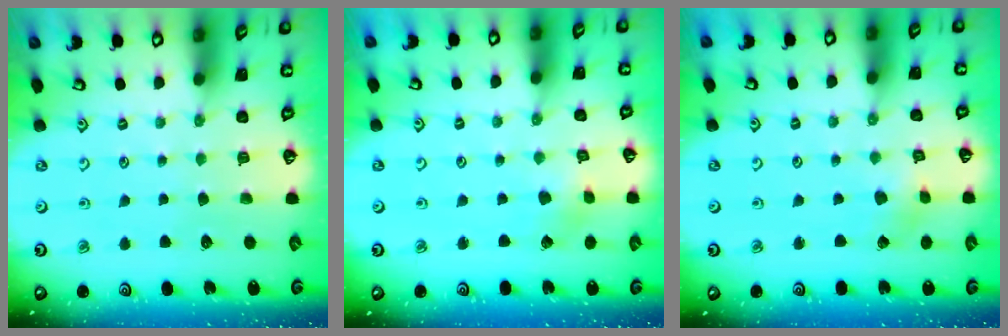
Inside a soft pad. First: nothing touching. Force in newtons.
{"total": 2.8, "press": 2.8, "slide": 0.3}
{"total": 2.3, "press": 2.2, "slide": 0.3}